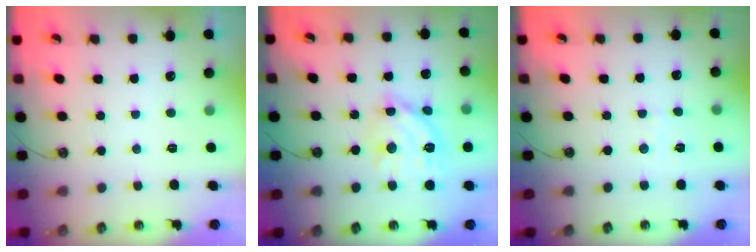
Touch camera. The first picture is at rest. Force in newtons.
{"total": 13.5, "press": 13.5, "slide": 1.2}
{"total": 3.0, "press": 3.0, "slide": 0.5}